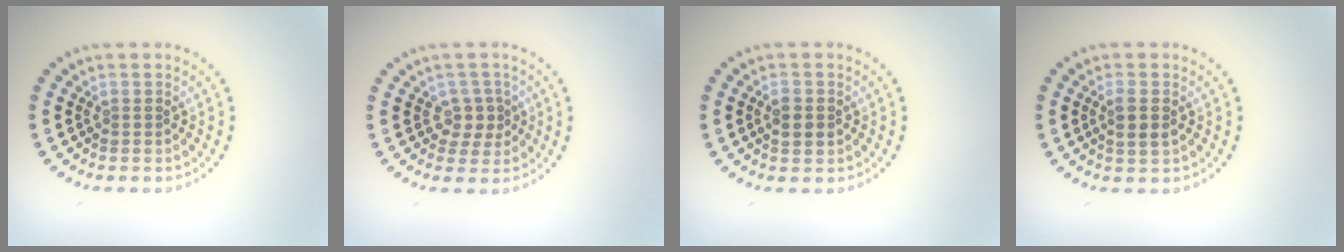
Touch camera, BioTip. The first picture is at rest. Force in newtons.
{"total": 2.1, "press": 1.9, "slide": 1.0}
{"total": 1.6, "press": 1.6, "slide": 0.1}
{"total": 1.9, "press": 1.8, "slide": 0.7}